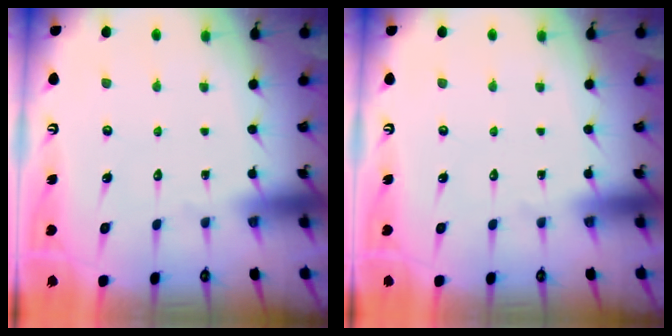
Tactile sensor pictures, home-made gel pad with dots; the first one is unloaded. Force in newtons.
{"total": 0.0}